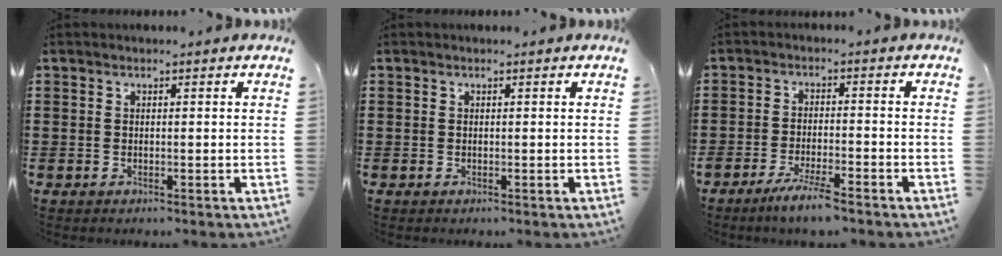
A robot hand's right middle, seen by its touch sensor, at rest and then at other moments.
{"total": 0.0}
{"total": 4.3, "force": [-3.5, 0.0, 2.6], "torque": [-0.054, -0.008, -0.065]}